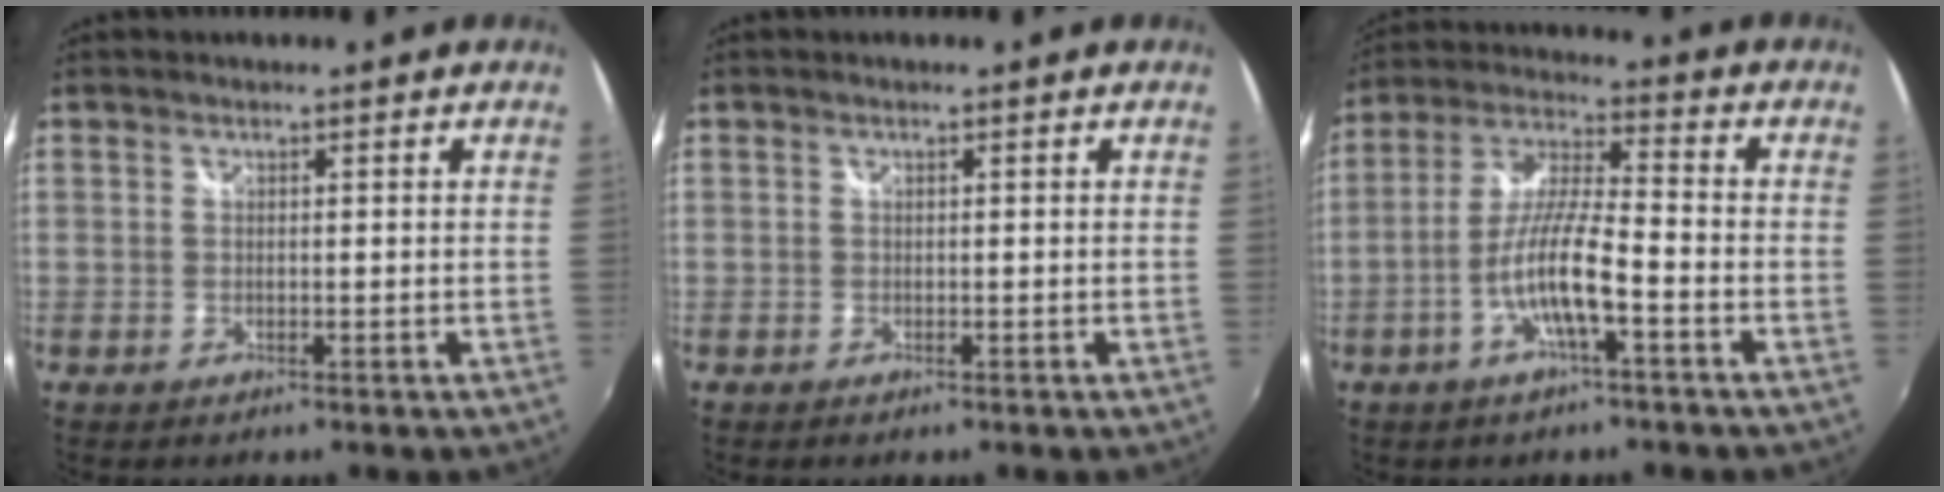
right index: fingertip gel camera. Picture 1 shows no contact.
{"total": 0.0}
{"total": 10.1, "force": [-4.1, 1.1, 9.1], "torque": [-0.191, 0.004, -0.079]}